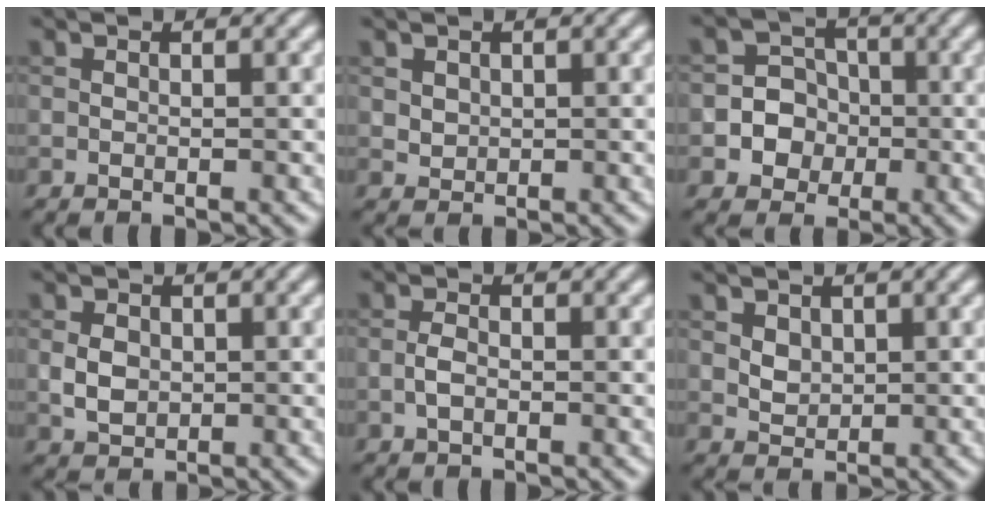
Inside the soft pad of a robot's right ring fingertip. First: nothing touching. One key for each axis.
{"total": 1.0, "fx": 0.4, "fy": 0.9, "fz": 0.3, "tx": -0.006, "ty": -0.002, "tz": 0.014}
{"total": 5.0, "fx": -1.1, "fy": 4.7, "fz": 1.1, "tx": 0.004, "ty": 0.020, "tz": -0.038}
{"total": 2.4, "fx": 0.0, "fy": 1.9, "fz": 1.5, "tx": -0.033, "ty": 0.000, "tz": -0.001}
{"total": 1.4, "fx": -0.4, "fy": 0.7, "fz": 1.1, "tx": -0.025, "ty": 0.001, "tz": -0.012}
{"total": 1.6, "fx": 0.6, "fy": 1.2, "fz": 0.8, "tx": -0.016, "ty": 0.000, "tz": 0.012}